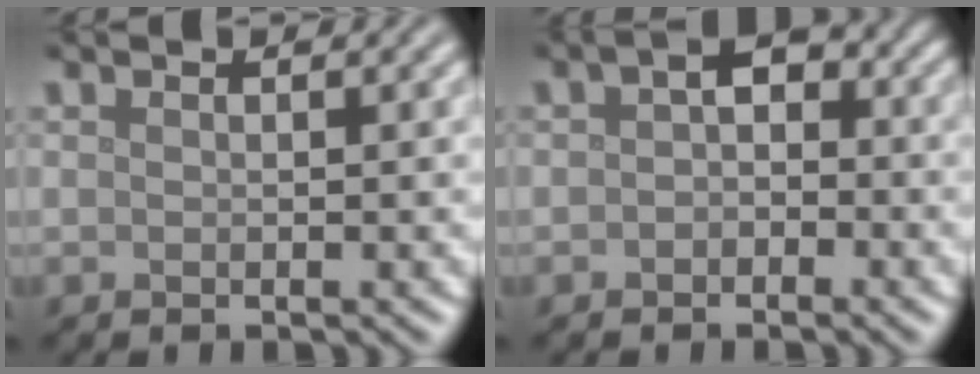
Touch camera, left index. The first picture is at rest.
{"total": 2.6, "force": [0.0, 1.8, 2.0], "torque": [-0.027, 0.009, -0.012]}